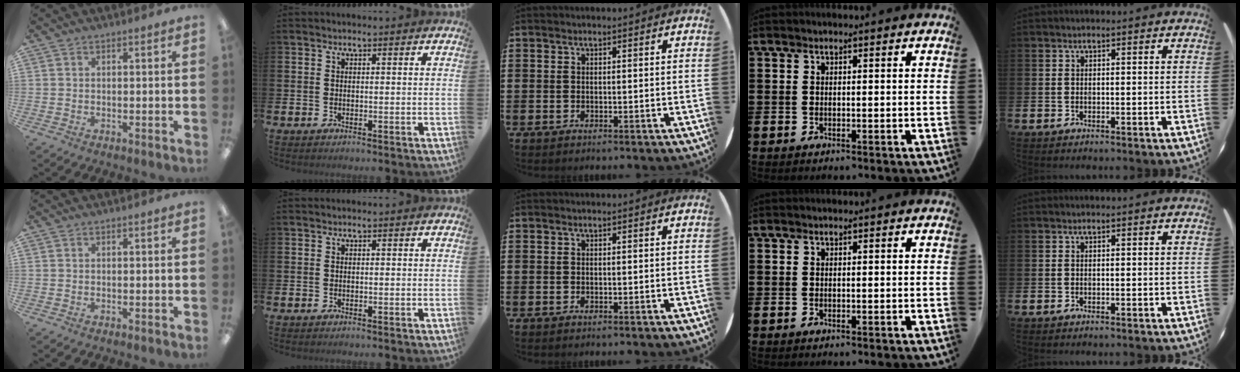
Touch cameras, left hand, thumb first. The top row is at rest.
{}